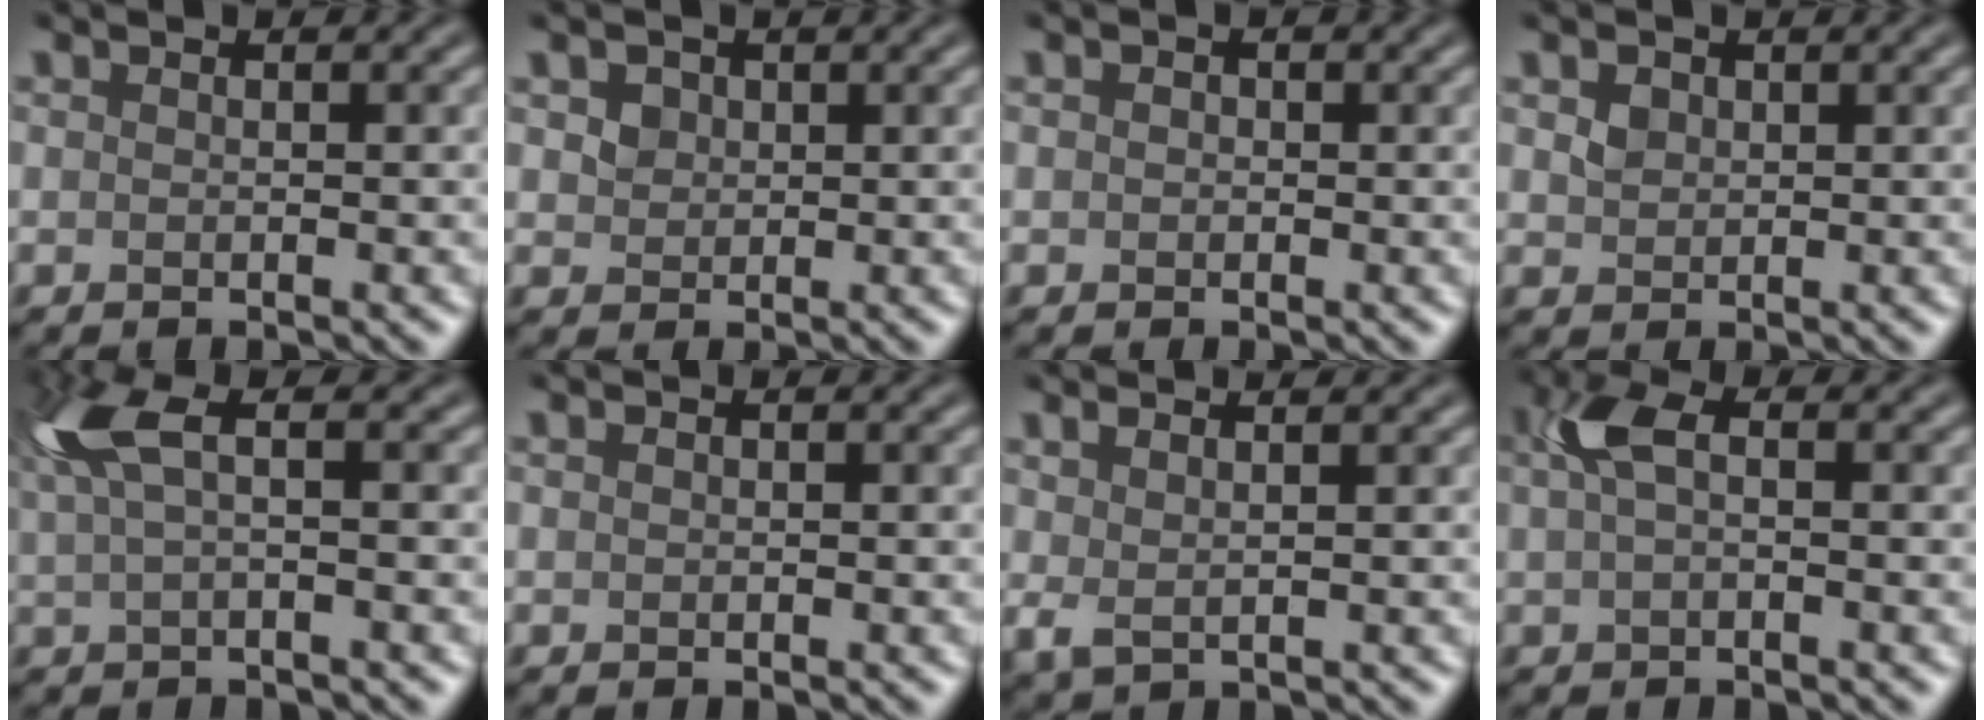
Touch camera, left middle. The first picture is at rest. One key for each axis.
{"total": 2.3, "fx": 1.2, "fy": 1.7, "fz": 1.0, "tx": -0.032, "ty": 0.007, "tz": 0.025}
{"total": 0.7, "fx": 0.2, "fy": 0.6, "fz": 0.3, "tx": -0.004, "ty": 0.003, "tz": -0.004}
{"total": 1.2, "fx": 0.5, "fy": 0.9, "fz": 0.5, "tx": -0.015, "ty": 0.004, "tz": 0.013}
{"total": 4.0, "fx": 1.3, "fy": 1.0, "fz": 3.6, "tx": -0.084, "ty": 0.012, "tz": 0.023}
{"total": 0.0}
{"total": 2.4, "fx": 1.3, "fy": 0.9, "fz": 1.9, "tx": -0.049, "ty": 0.007, "tz": 0.027}
{"total": 2.7, "fx": 0.5, "fy": 1.2, "fz": 2.3, "tx": -0.054, "ty": 0.013, "tz": 0.007}